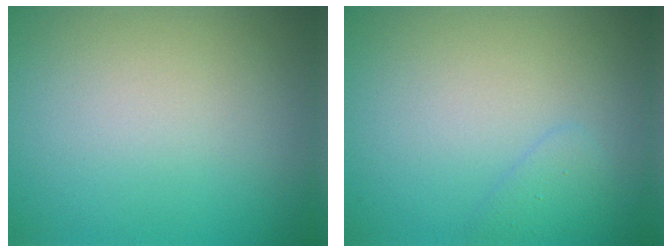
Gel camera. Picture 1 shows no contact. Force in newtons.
{"total": 1.3, "press": 1.3, "slide": 0.0}